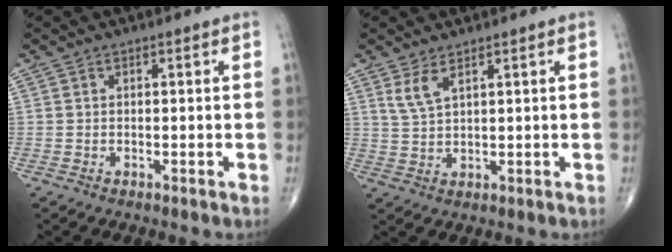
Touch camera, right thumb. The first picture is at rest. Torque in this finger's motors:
{"motor_torque": [-0.31, 0.32, 0.27, 0.19, 0.07]}